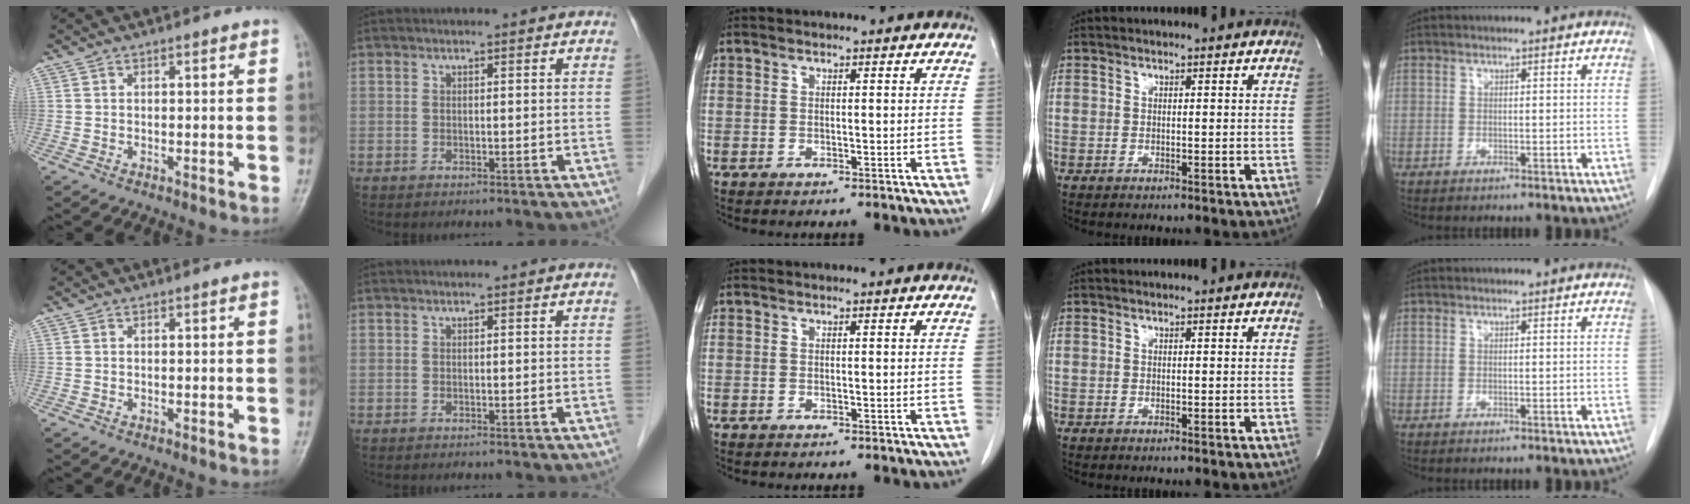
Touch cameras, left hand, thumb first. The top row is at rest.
{}